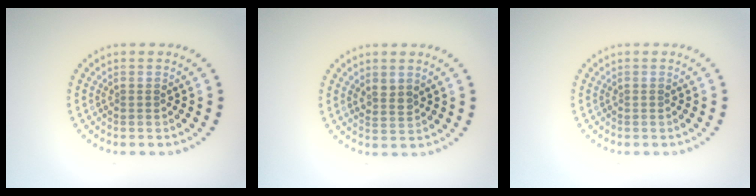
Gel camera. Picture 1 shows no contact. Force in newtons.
{"total": 1.5, "press": 1.3, "slide": 0.8}
{"total": 0.0}